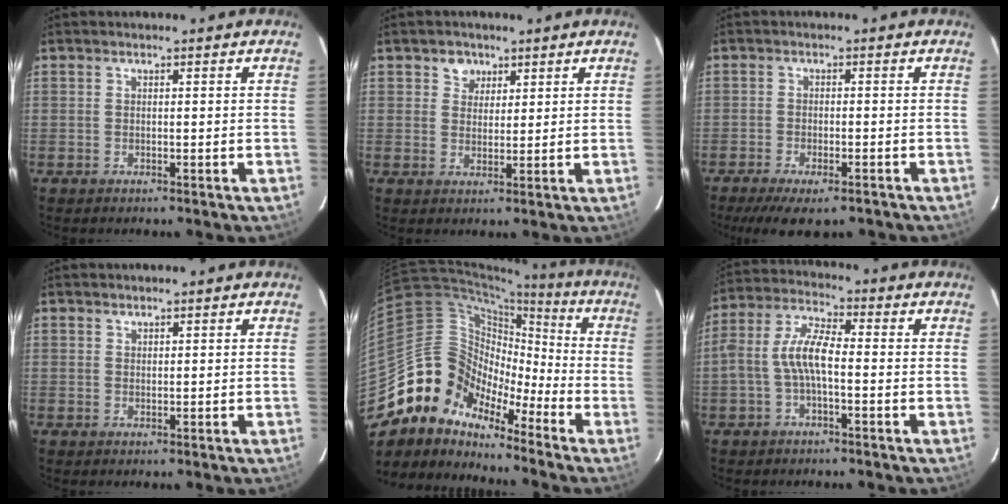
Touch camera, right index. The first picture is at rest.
{"total": 3.5, "force": [1.9, 2.8, 0.6], "torque": [0.002, 0.009, 0.033]}
{"total": 9.7, "force": [-7.3, 3.1, 5.6], "torque": [-0.126, -0.028, -0.117]}
{"total": 0.7, "force": [0.7, 0.3, 0.1], "torque": [-0.001, 0.002, 0.013]}
{"total": 12.2, "force": [-9.5, 7.2, 2.7], "torque": [-0.051, 0.040, -0.203]}
{"total": 7.2, "force": [-1.5, 2.5, 6.6], "torque": [-0.146, 0.019, -0.029]}